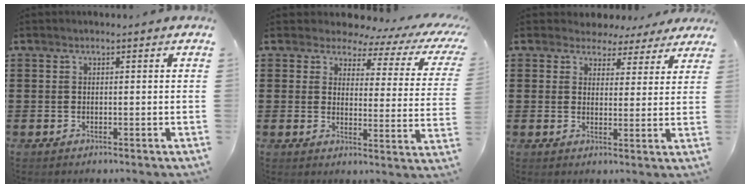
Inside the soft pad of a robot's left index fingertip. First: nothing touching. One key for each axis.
{"total": 3.4, "fx": 2.5, "fy": 1.6, "fz": 1.7, "tx": -0.044, "ty": -0.014, "tz": 0.034}
{"total": 3.6, "fx": 3.0, "fy": 1.9, "fz": 0.4, "tx": -0.017, "ty": -0.008, "tz": 0.052}